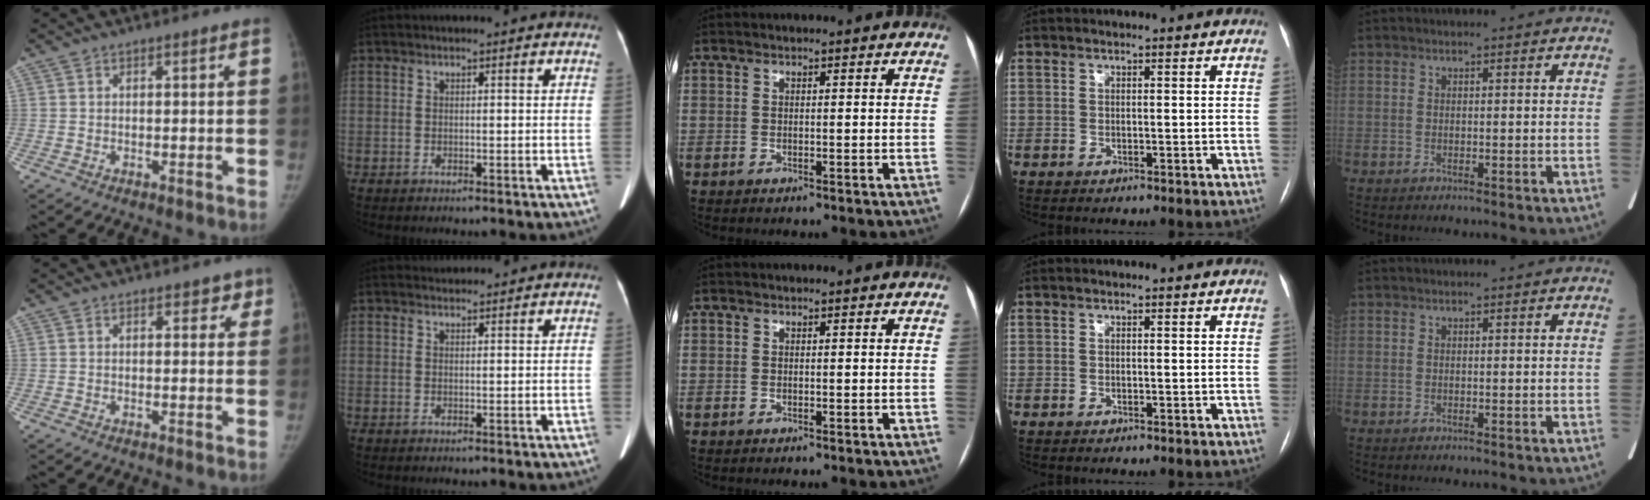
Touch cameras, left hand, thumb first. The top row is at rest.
{"thumb": {"total": 2.4, "force": [1.5, 1.5, 1.0], "torque": [0.019, -0.004, 0.012]}, "index": {"total": 1.2, "force": [1.2, 0.1, -0.3], "torque": [-0.007, 0.007, 0.023]}}